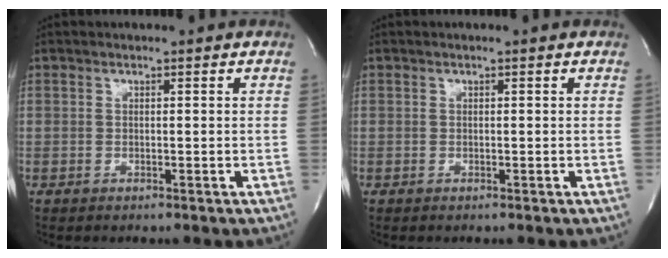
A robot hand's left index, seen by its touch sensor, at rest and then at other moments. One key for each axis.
{"total": 0.0}